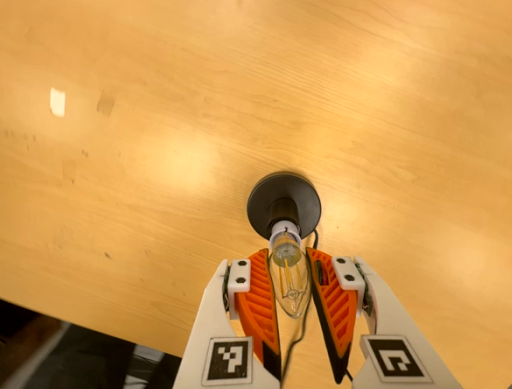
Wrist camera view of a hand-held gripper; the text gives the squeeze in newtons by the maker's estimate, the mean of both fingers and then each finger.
{"total": 11.8, "left": 11.4, "right": 12.2}